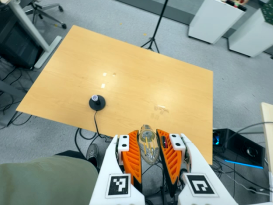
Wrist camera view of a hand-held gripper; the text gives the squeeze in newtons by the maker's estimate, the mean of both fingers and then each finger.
{"total": 22.2, "left": 24.9, "right": 19.4}